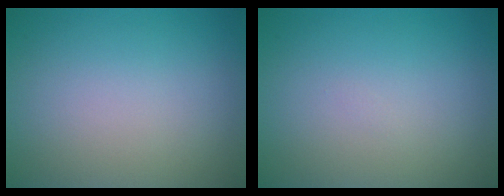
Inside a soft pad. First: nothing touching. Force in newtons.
{"total": 0.0}